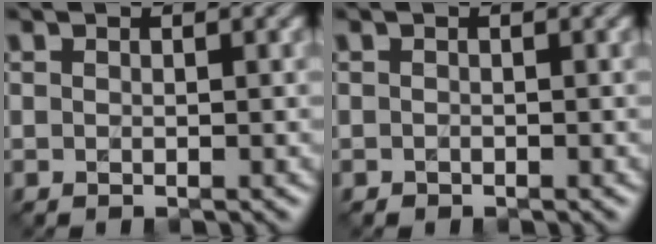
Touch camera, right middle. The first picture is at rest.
{"total": 0.0}